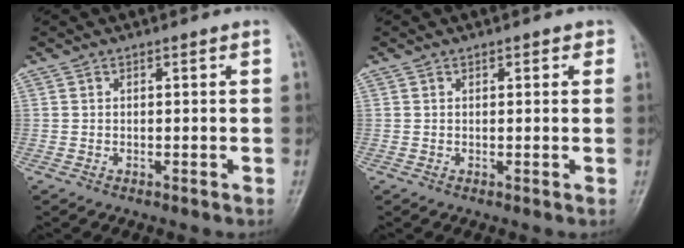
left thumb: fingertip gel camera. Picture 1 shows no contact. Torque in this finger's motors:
{"motor_torque": [-0.15, 0.23, -0.24, -0.24, 0.00]}